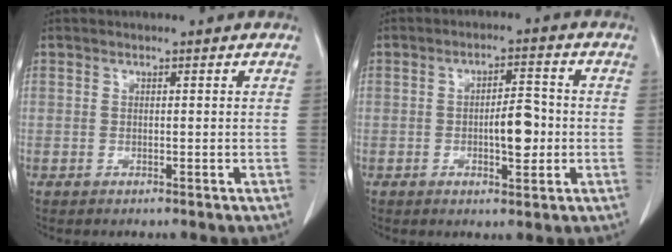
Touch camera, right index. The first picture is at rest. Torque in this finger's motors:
{"motor_torque": [0.89, -0.28, 0.16, 0.07]}